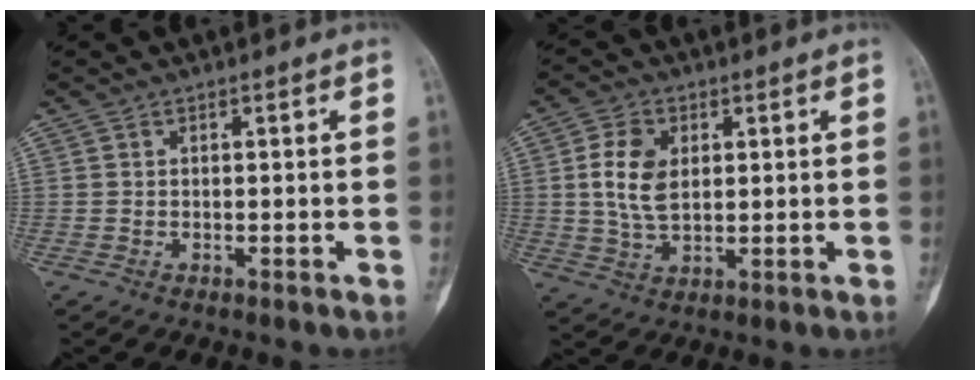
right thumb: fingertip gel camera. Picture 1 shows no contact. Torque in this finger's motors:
{"motor_torque": [0.05, 1.66, -0.03, 0.20, 0.06]}